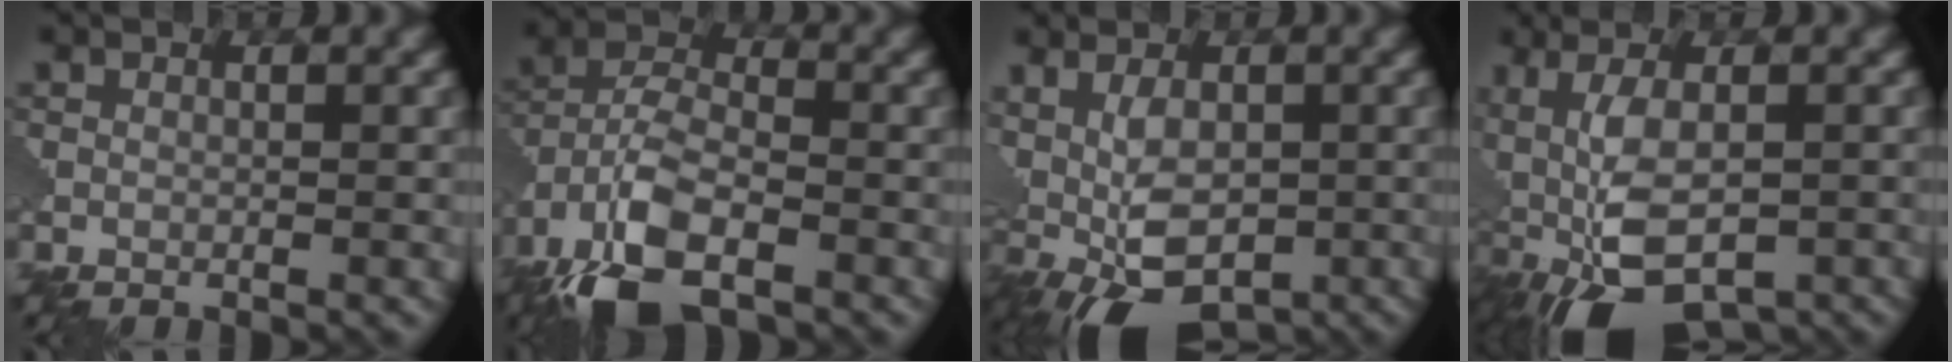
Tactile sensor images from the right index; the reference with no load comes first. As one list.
[{"total": 9.4, "force": [-5.5, 4.0, 6.5], "torque": [-0.132, -0.003, -0.114]}, {"total": 7.4, "force": [-0.7, 4.1, 6.2], "torque": [-0.103, -0.001, -0.005]}, {"total": 11.3, "force": [-2.5, 5.2, 9.7], "torque": [-0.175, -0.002, -0.028]}]